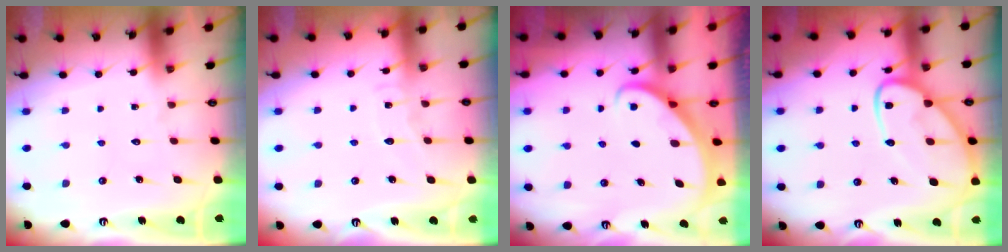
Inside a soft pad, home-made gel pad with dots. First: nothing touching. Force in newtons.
{"total": 5.6, "press": 5.6, "slide": 0.5}
{"total": 2.7, "press": 2.7, "slide": 0.1}
{"total": 12.6, "press": 12.5, "slide": 1.2}